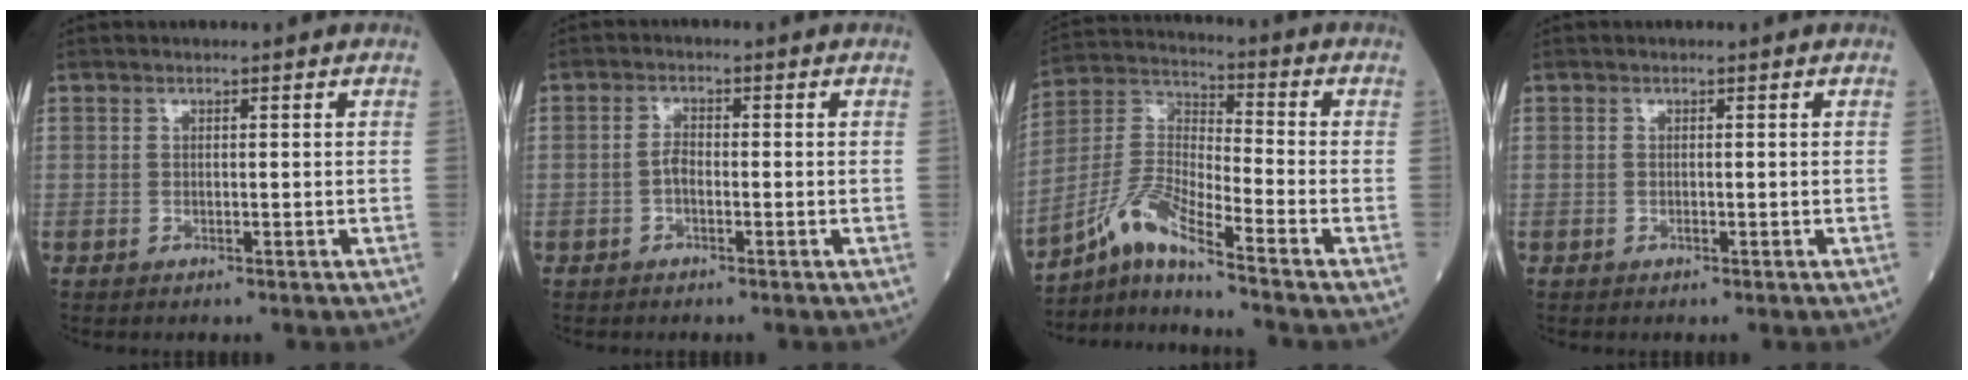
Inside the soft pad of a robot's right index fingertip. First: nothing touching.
{"total": 1.8, "force": [-0.7, 0.7, 1.5], "torque": [-0.024, 0.004, -0.012]}
{"total": 9.3, "force": [-7.0, -0.4, 6.0], "torque": [-0.141, 0.001, -0.138]}
{"total": 0.0}